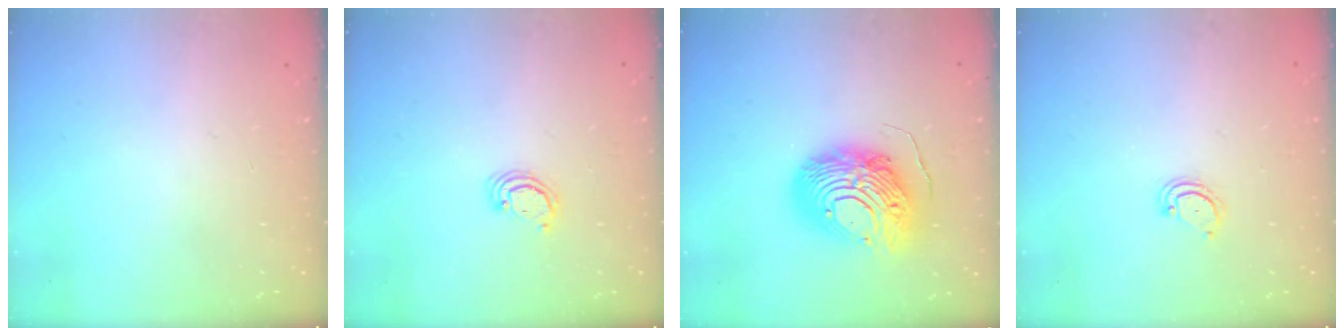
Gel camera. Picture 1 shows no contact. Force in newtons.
{"total": 2.6, "press": 2.5, "slide": 0.3}
{"total": 16.1, "press": 16.0, "slide": 1.4}
{"total": 2.5, "press": 2.5, "slide": 0.2}